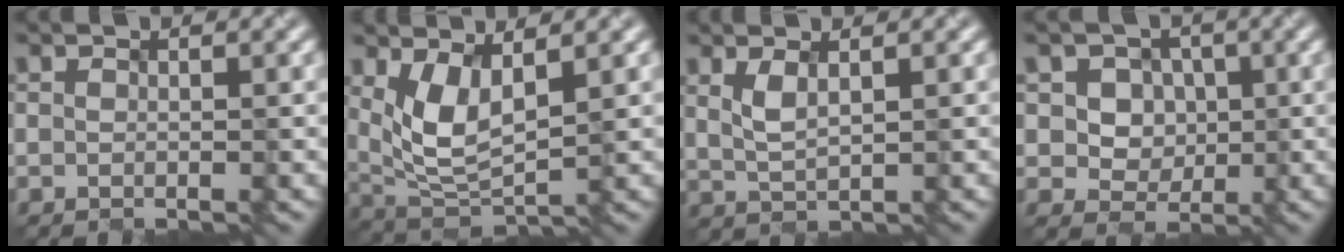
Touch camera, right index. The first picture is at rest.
{"total": 4.1, "force": [1.3, 1.8, 3.5], "torque": [-0.086, -0.015, 0.040]}
{"total": 1.6, "force": [0.6, 0.4, 1.5], "torque": [-0.040, -0.005, 0.024]}
{"total": 4.4, "force": [1.0, 4.0, 1.7], "torque": [-0.037, 0.004, 0.024]}